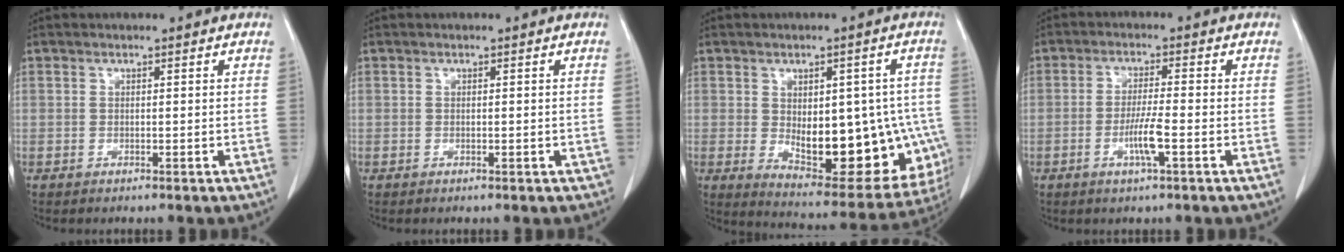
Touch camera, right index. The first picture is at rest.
{"total": 0.7, "force": [-0.3, 0.3, 0.6], "torque": [-0.009, -0.001, -0.002]}
{"total": 19.5, "force": [-3.4, 9.3, 16.8], "torque": [-0.177, 0.014, -0.014]}
{"total": 4.7, "force": [-1.8, 0.0, 4.4], "torque": [-0.085, -0.007, -0.034]}